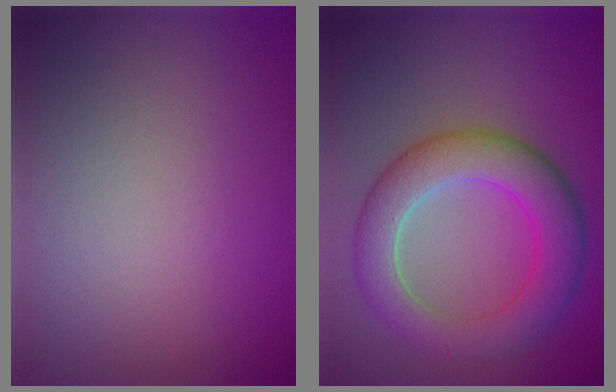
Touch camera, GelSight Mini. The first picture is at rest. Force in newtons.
{"total": 6.8, "press": 6.8, "slide": 0.2}